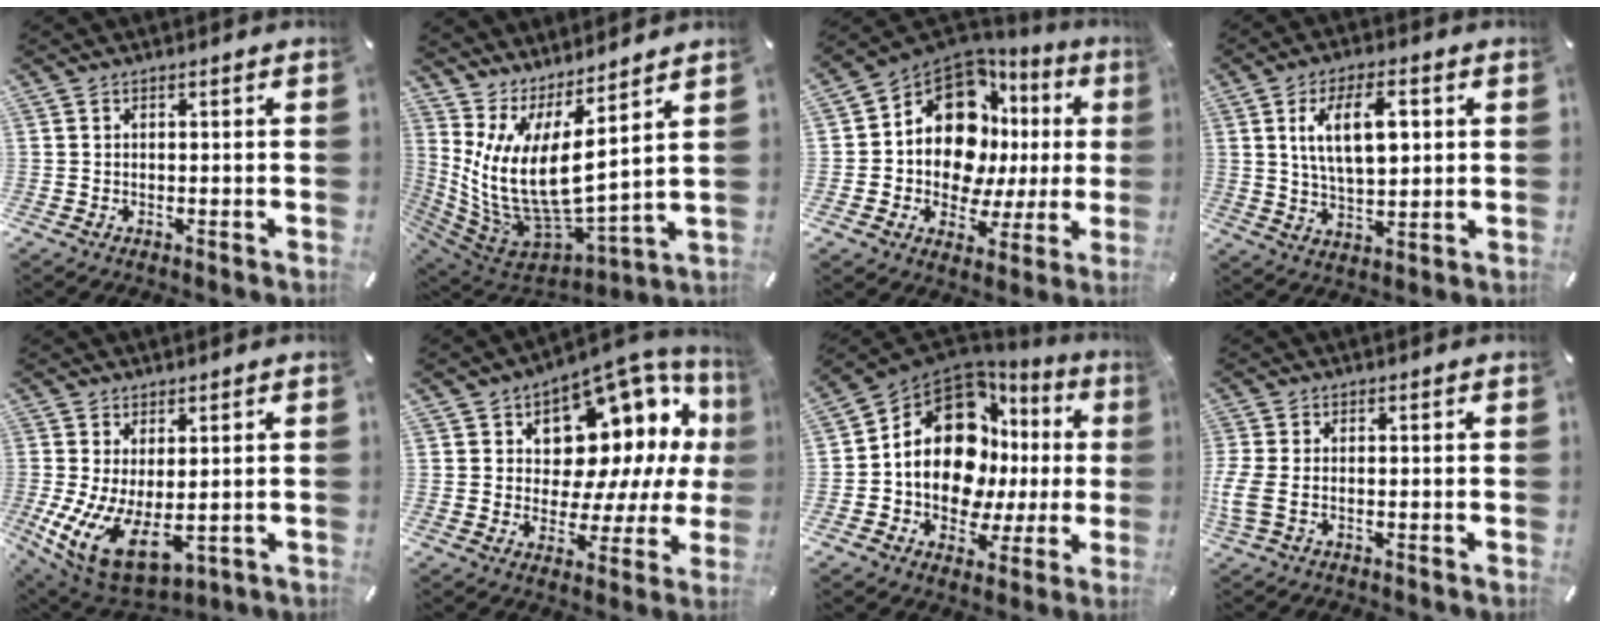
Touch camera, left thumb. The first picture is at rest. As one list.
[{"total": 12.8, "force": [3.1, 5.5, 11.1], "torque": [-0.265, -0.070, 0.054]}, {"total": 15.0, "force": [4.3, 10.9, 9.4], "torque": [-0.159, -0.047, 0.076]}, {"total": 11.8, "force": [3.2, 6.0, 9.6], "torque": [-0.174, -0.002, 0.048]}, {"total": 13.2, "force": [-1.7, 7.2, 10.9], "torque": [-0.201, -0.012, -0.010]}, {"total": 14.0, "force": [6.9, 9.4, 7.8], "torque": [-0.101, -0.070, 0.123]}, {"total": 16.4, "force": [3.8, 11.6, 11.0], "torque": [-0.188, -0.040, 0.061]}, {"total": 4.2, "force": [-0.6, 2.0, 3.7], "torque": [-0.088, -0.006, -0.012]}]